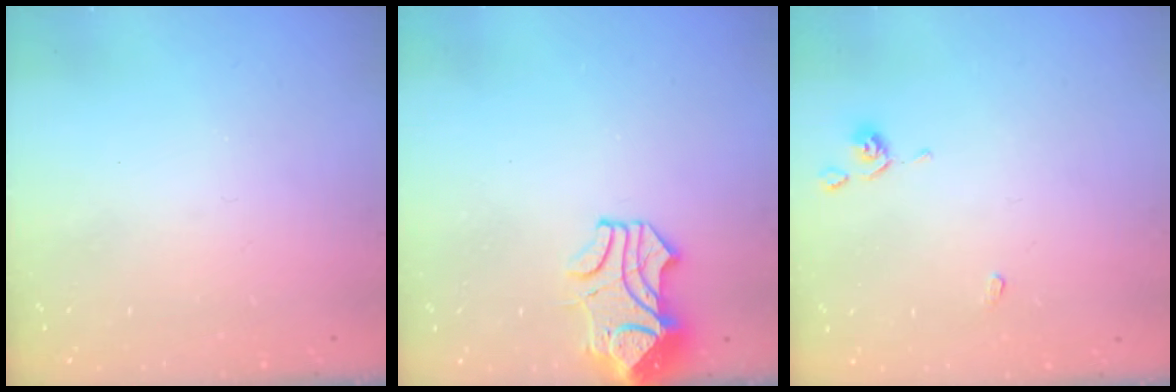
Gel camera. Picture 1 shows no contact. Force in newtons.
{"total": 2.3, "press": 2.0, "slide": 1.0}
{"total": 0.9, "press": 0.9, "slide": 0.4}